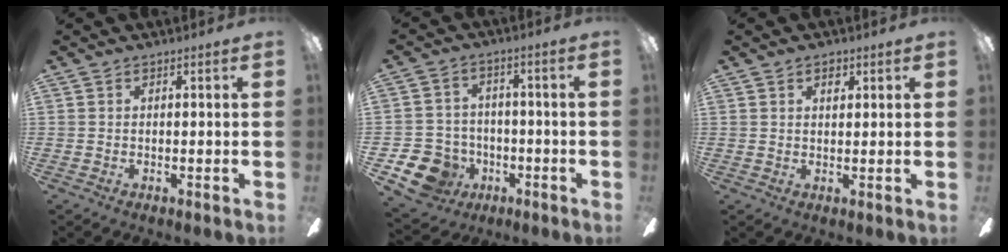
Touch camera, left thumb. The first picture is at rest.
{"total": 10.3, "force": [-5.0, 8.3, 3.6], "torque": [-0.106, 0.036, -0.086]}
{"total": 2.2, "force": [1.6, 1.0, 1.1], "torque": [-0.008, -0.004, 0.025]}